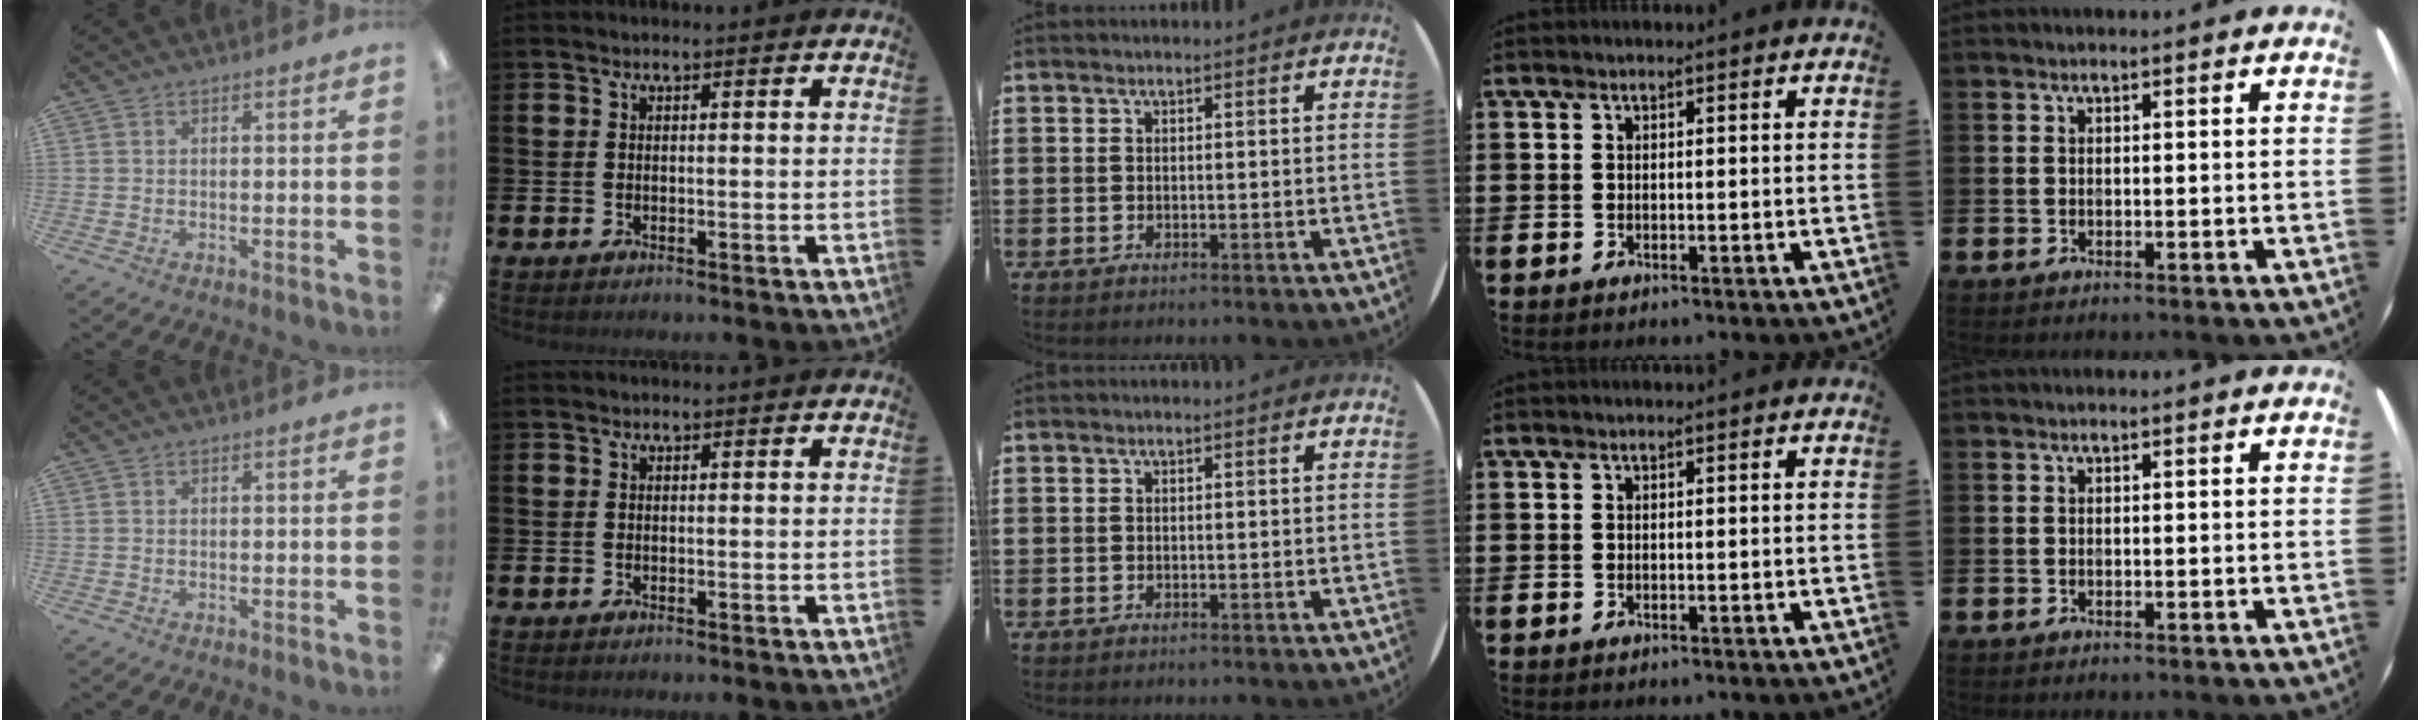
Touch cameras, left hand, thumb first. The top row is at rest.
{}